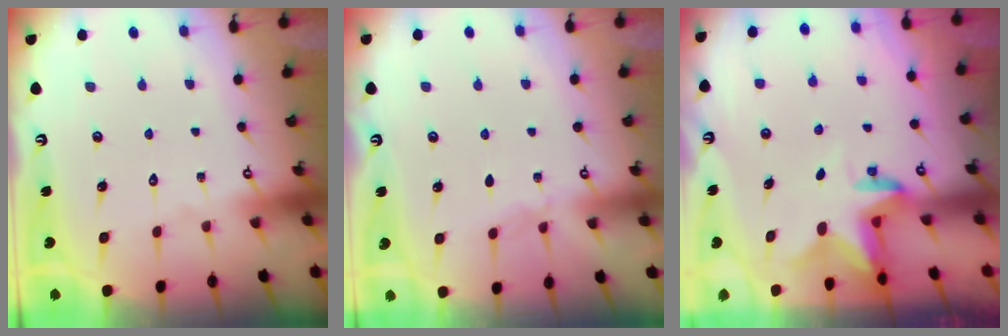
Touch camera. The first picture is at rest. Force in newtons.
{"total": 2.1, "press": 2.0, "slide": 0.4}
{"total": 2.6, "press": 2.6, "slide": 0.4}